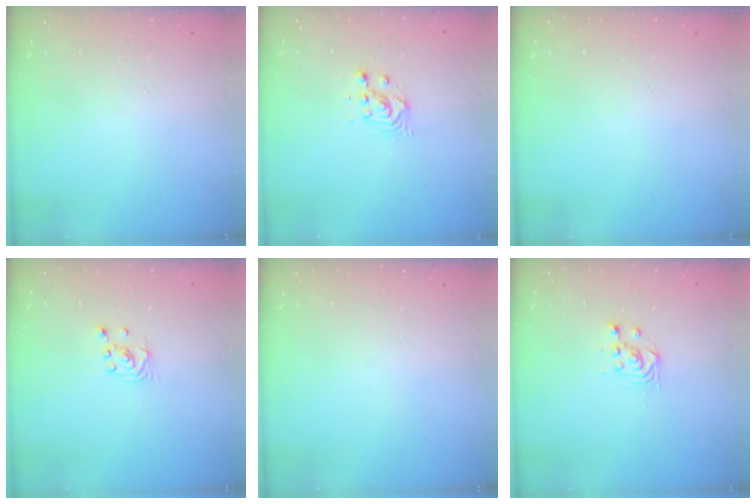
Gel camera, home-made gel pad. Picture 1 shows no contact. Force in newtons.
{"total": 2.9, "press": 2.9, "slide": 0.1}
{"total": 0.0}
{"total": 1.6, "press": 1.6, "slide": 0.0}
{"total": 0.0}
{"total": 3.3, "press": 3.3, "slide": 0.3}